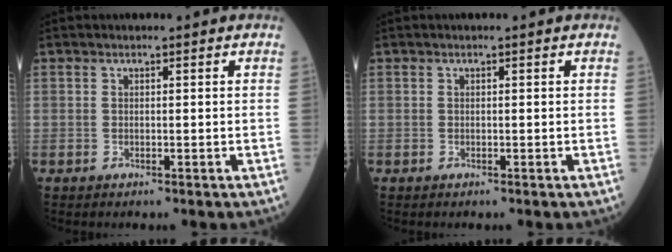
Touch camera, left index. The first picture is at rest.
{"total": 0.0}